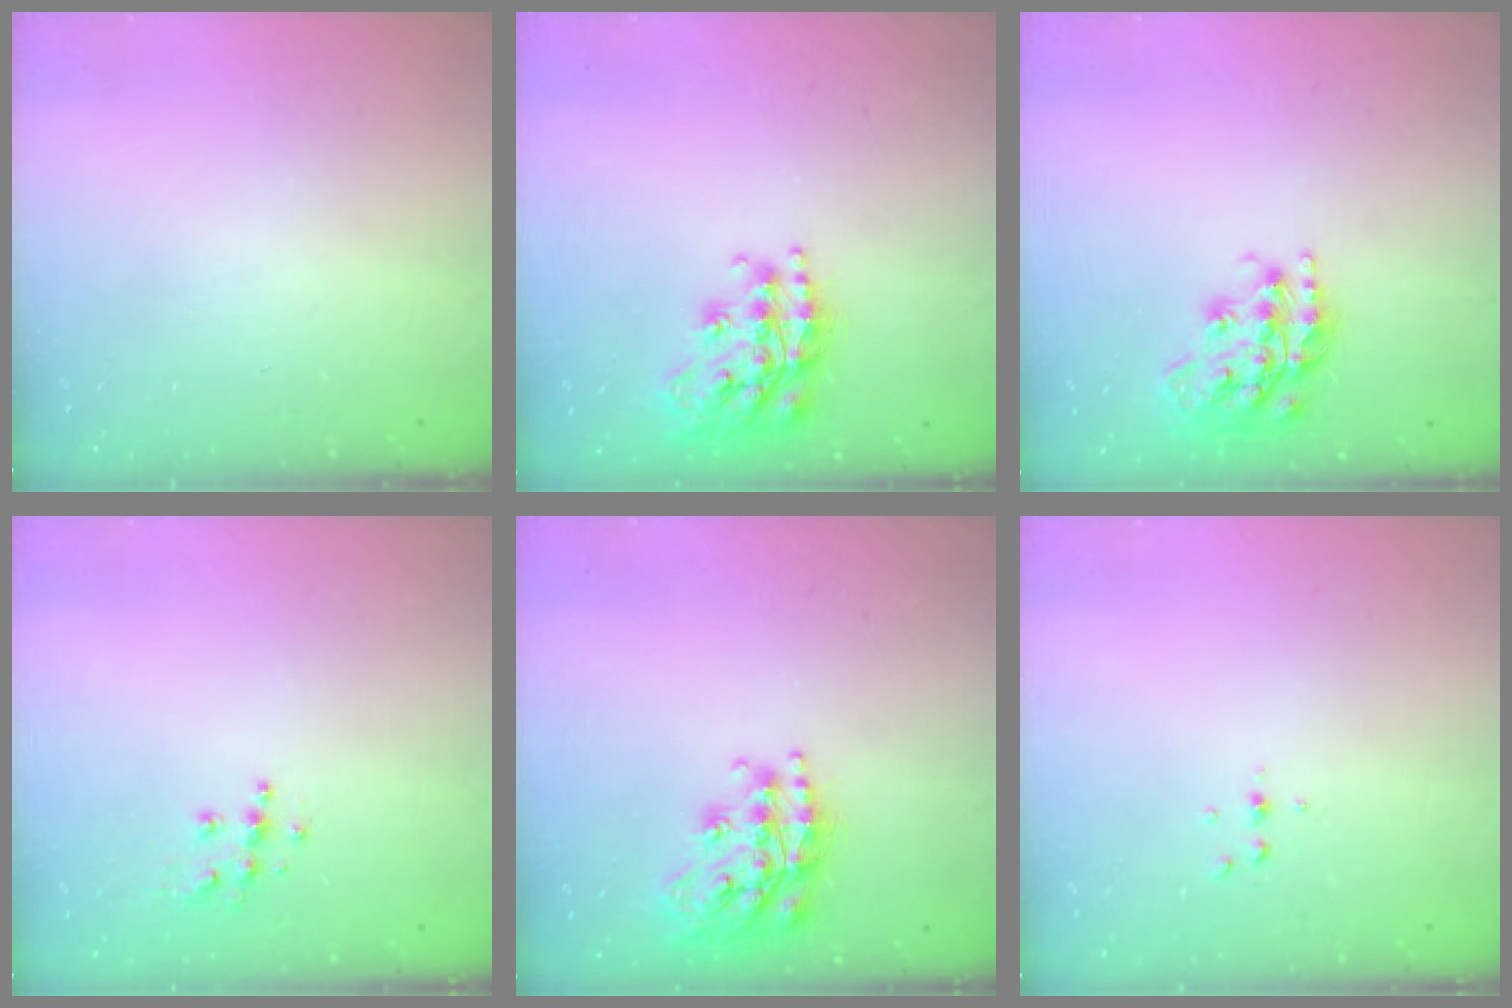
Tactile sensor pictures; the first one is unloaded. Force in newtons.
{"total": 17.9, "press": 17.8, "slide": 1.3}
{"total": 18.3, "press": 18.3, "slide": 1.0}
{"total": 6.3, "press": 6.3, "slide": 0.3}
{"total": 17.9, "press": 17.8, "slide": 1.3}
{"total": 2.5, "press": 2.4, "slide": 0.2}